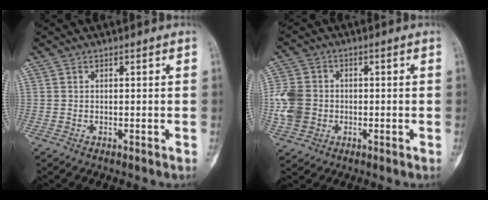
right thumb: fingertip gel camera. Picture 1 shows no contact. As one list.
[{"total": 8.5, "force": [-0.9, 7.2, 4.6], "torque": [-0.093, 0.008, -0.018]}]